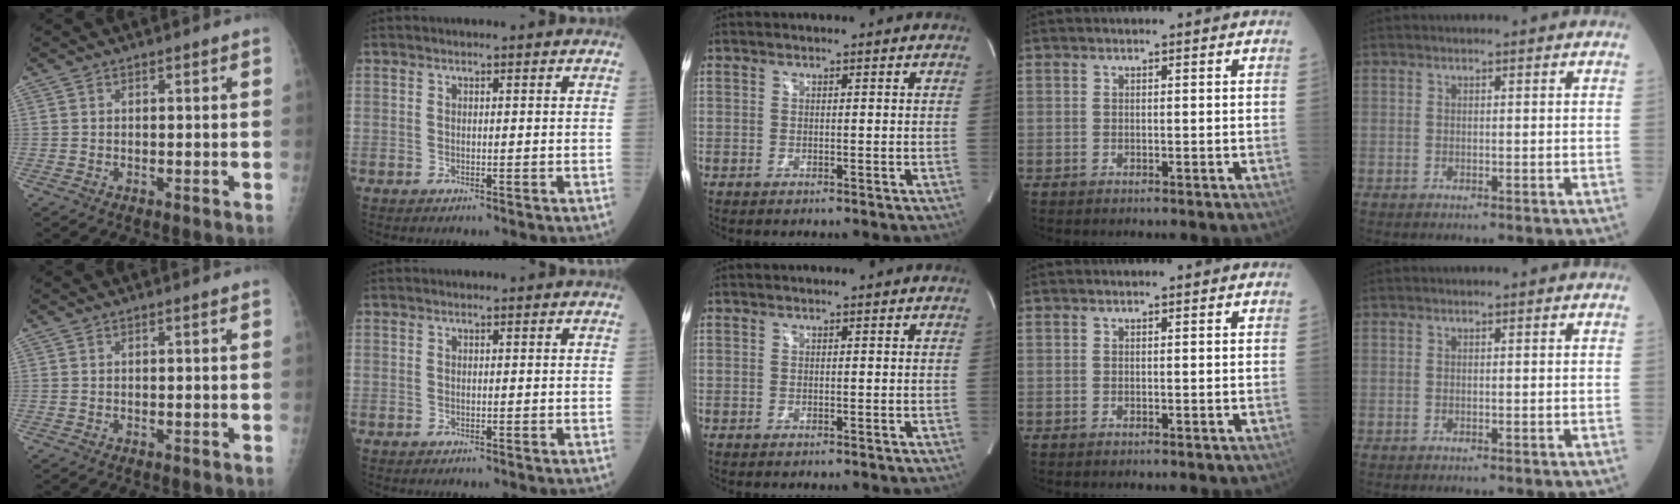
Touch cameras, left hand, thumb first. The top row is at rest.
{}